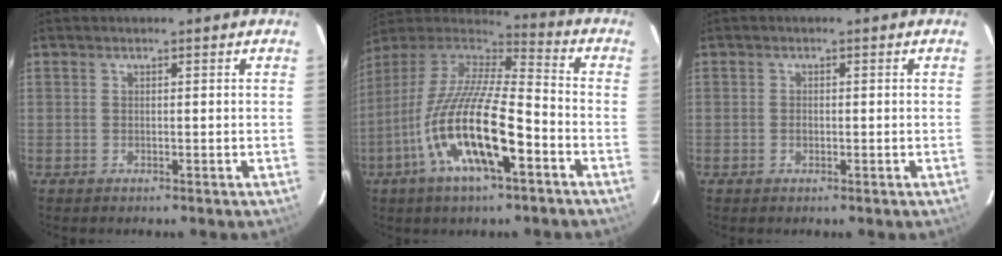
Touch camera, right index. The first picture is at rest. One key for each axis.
{"total": 20.6, "fx": -8.2, "fy": 5.5, "fz": 18.1, "tx": -0.341, "ty": -0.030, "tz": -0.160}
{"total": 1.1, "fx": -0.3, "fy": 0.8, "fz": 0.6, "tx": -0.012, "ty": 0.002, "tz": -0.006}